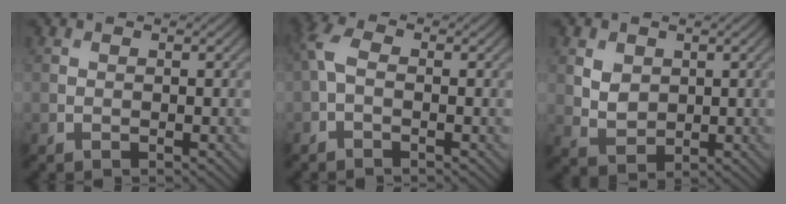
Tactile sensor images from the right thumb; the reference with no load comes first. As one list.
[{"total": 3.4, "force": [-0.3, 1.9, 2.9], "torque": [-0.076, 0.010, -0.015]}, {"total": 3.7, "force": [1.4, 2.9, 1.9], "torque": [-0.054, -0.006, 0.026]}]